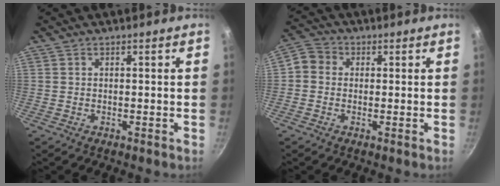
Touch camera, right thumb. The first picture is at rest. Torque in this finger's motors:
{"motor_torque": [-0.32, 0.41, 0.24, 0.41, 0.01]}